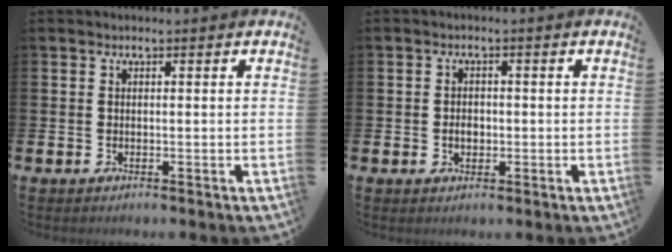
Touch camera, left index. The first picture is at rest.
{"total": 2.2, "force": [-0.3, 1.6, 1.5], "torque": [-0.020, 0.001, -0.010]}